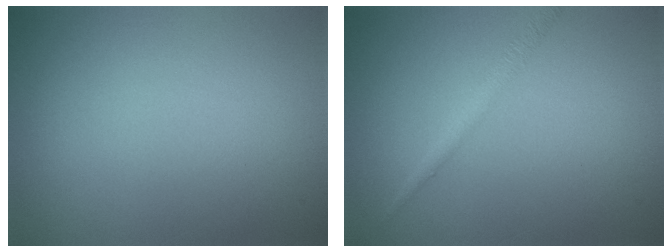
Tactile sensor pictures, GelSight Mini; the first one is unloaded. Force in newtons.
{"total": 1.6, "press": 1.6, "slide": 0.1}